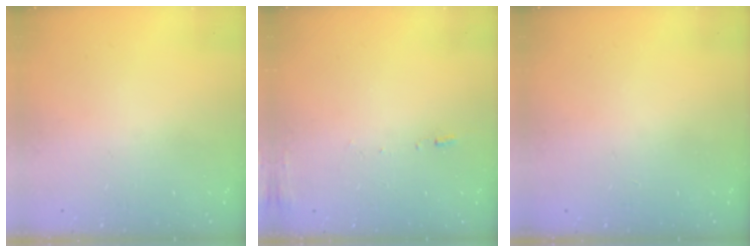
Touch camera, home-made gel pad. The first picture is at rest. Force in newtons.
{"total": 7.2, "press": 7.2, "slide": 0.7}
{"total": 0.0}